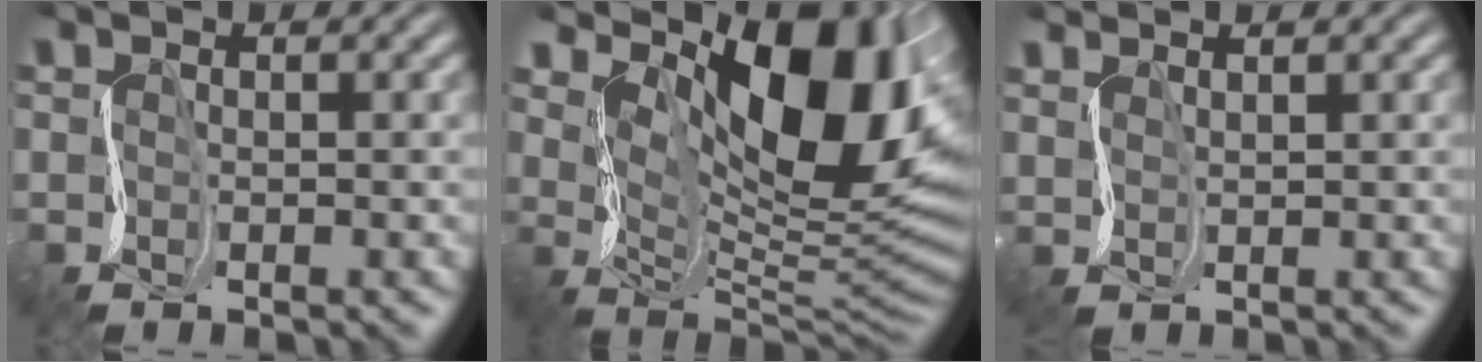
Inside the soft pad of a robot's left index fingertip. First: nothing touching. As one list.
[{"total": 11.9, "force": [4.9, 5.7, 9.2], "torque": [-0.138, -0.007, 0.099]}, {"total": 1.3, "force": [1.3, 0.0, -0.1], "torque": [0.006, 0.011, 0.023]}]